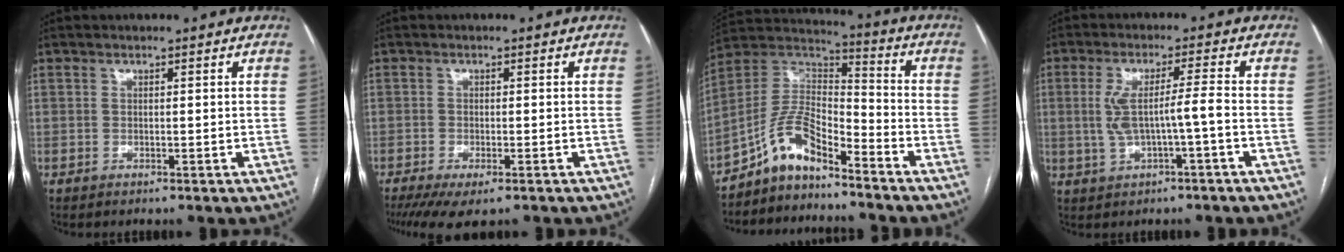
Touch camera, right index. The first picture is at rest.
{"total": 7.3, "force": [-5.2, 2.2, 4.6], "torque": [-0.070, -0.016, -0.082]}
{"total": 9.5, "force": [-7.3, 3.0, 5.3], "torque": [-0.114, 0.030, -0.142]}
{"total": 6.5, "force": [-0.9, 0.5, 6.4], "torque": [-0.125, 0.014, -0.010]}